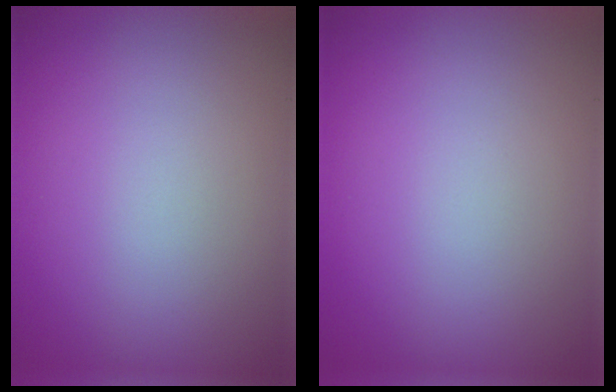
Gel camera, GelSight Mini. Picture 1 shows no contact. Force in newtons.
{"total": 0.0}